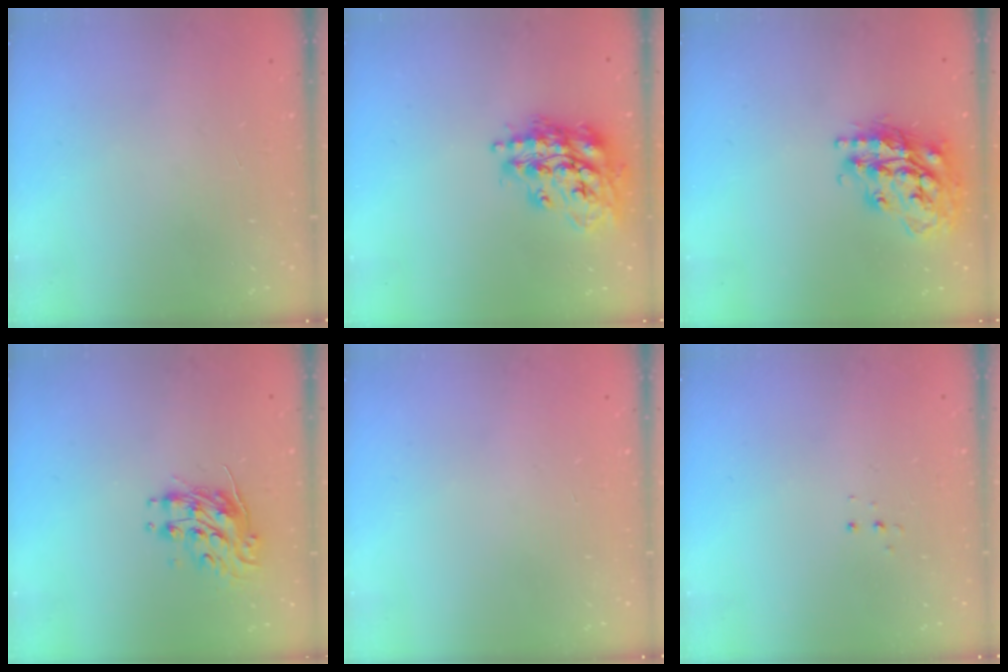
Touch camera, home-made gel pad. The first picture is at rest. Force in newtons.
{"total": 17.7, "press": 17.6, "slide": 1.5}
{"total": 19.3, "press": 19.3, "slide": 1.4}
{"total": 8.9, "press": 8.9, "slide": 0.2}
{"total": 0.0}
{"total": 3.3, "press": 3.2, "slide": 0.6}